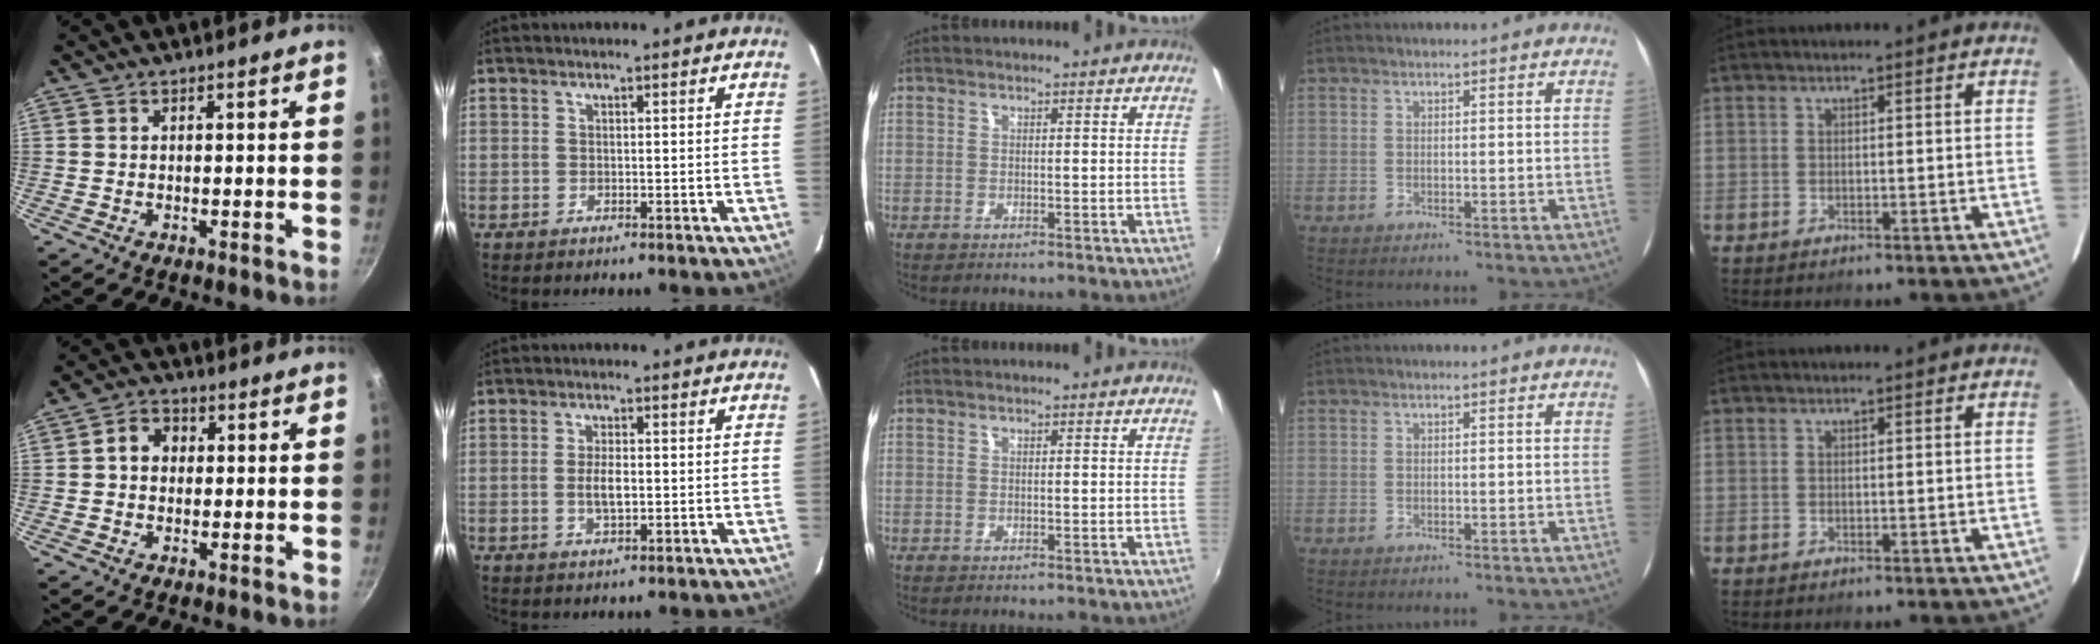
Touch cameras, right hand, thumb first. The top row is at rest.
{"thumb": {"total": 5.1, "force": [0.6, 4.2, 2.8], "torque": [-0.023, 0.011, 0.001]}, "index": {"total": 3.6, "force": [-0.4, 1.4, 3.3], "torque": [-0.063, -0.001, -0.006]}}